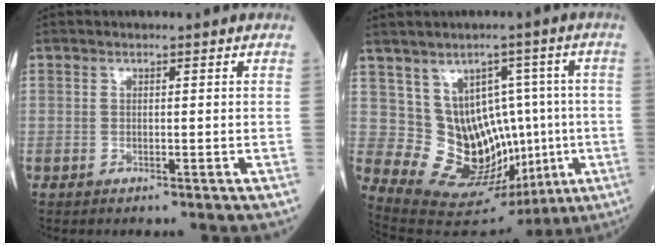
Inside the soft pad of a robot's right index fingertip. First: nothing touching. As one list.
[{"total": 12.7, "force": [0.0, 9.3, 8.6], "torque": [-0.125, 0.034, 0.039]}]